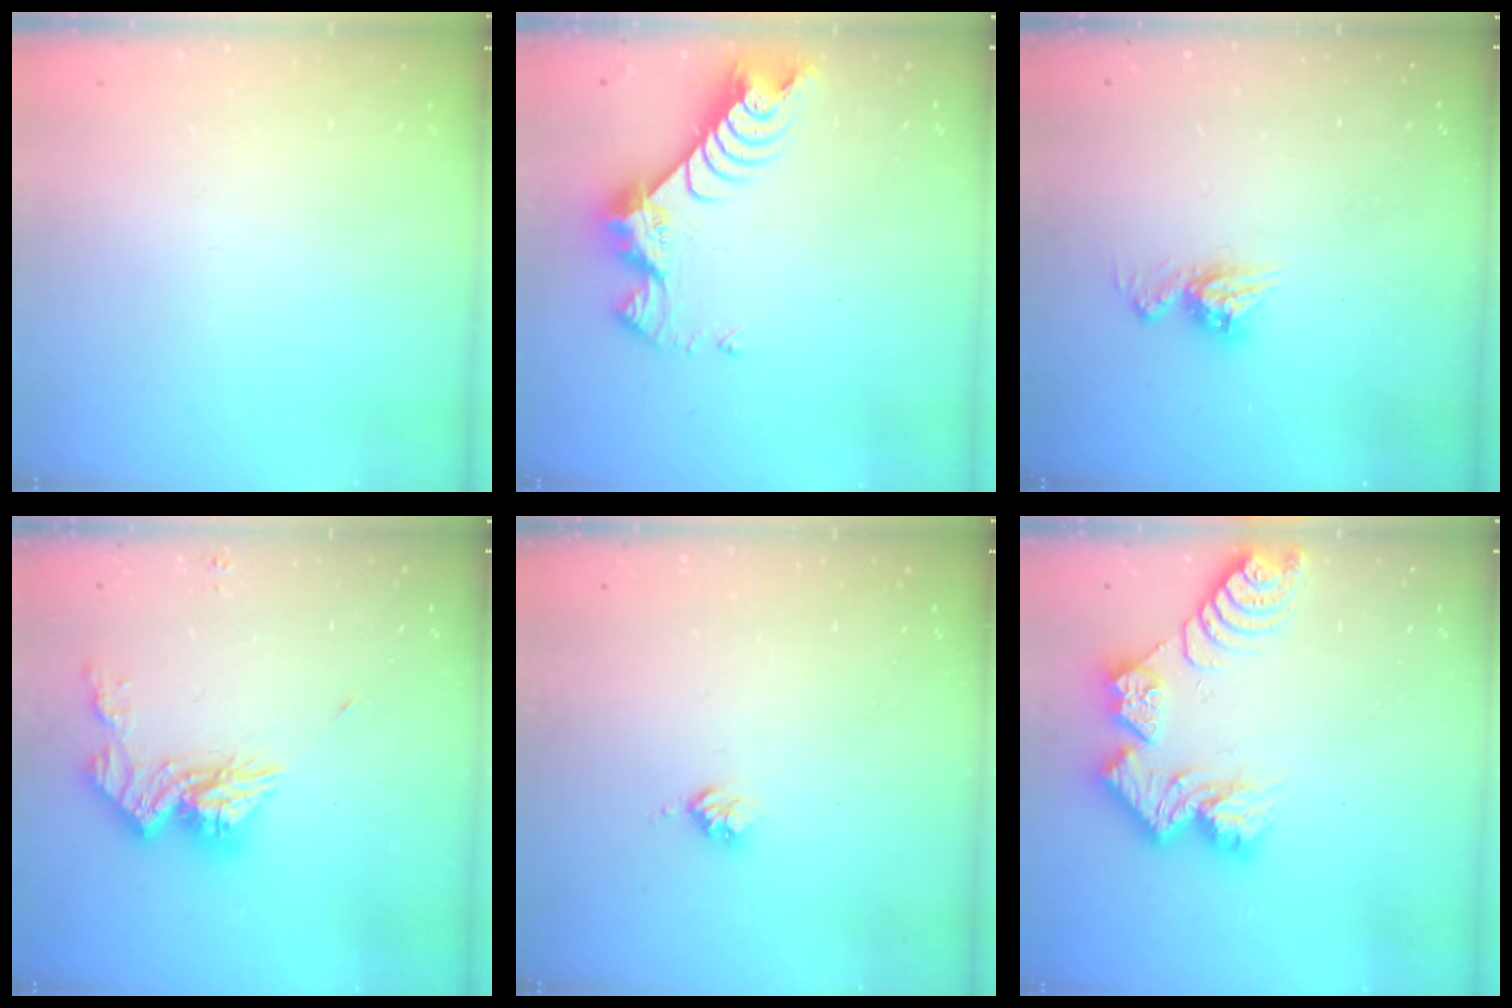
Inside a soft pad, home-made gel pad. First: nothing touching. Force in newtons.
{"total": 9.3, "press": 9.2, "slide": 0.8}
{"total": 8.0, "press": 8.0, "slide": 0.7}
{"total": 12.3, "press": 12.2, "slide": 1.0}
{"total": 2.5, "press": 2.5, "slide": 0.3}
{"total": 12.7, "press": 12.6, "slide": 1.0}